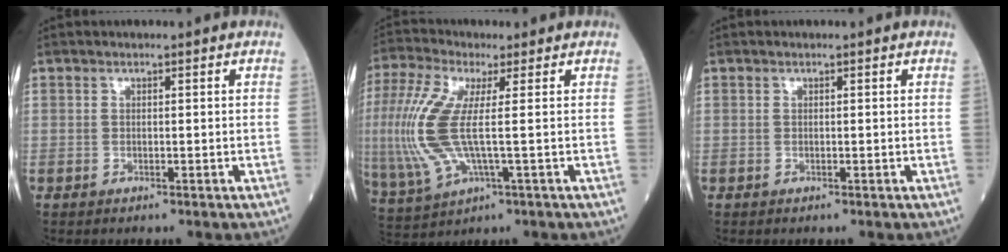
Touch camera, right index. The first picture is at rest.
{"total": 12.9, "force": [0.2, 3.2, 12.5], "torque": [-0.311, 0.000, 0.005]}
{"total": 0.0}